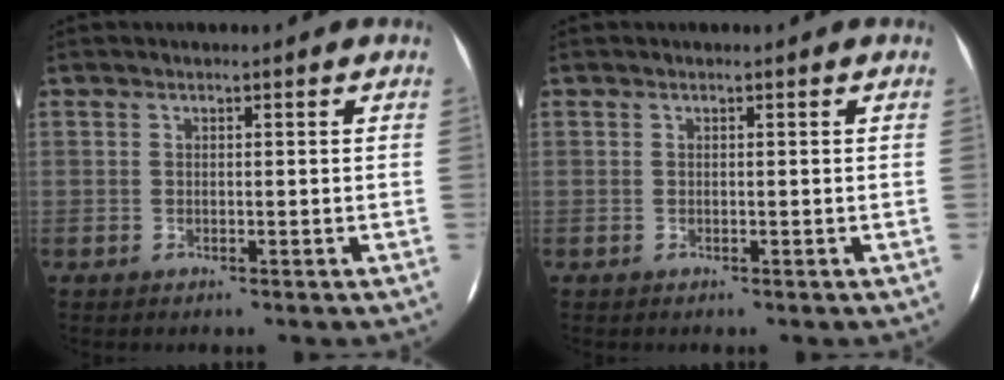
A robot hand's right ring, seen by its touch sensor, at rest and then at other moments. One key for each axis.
{"total": 0.0}